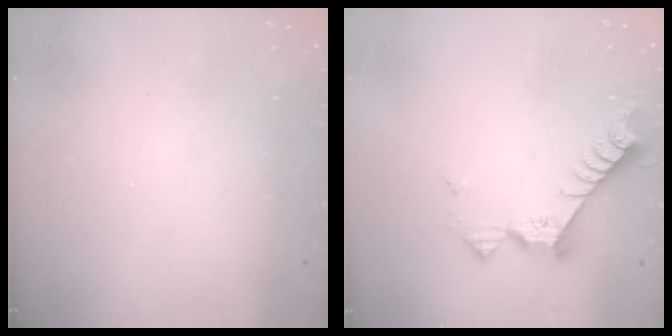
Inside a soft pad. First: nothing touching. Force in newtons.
{"total": 8.6, "press": 8.5, "slide": 0.8}